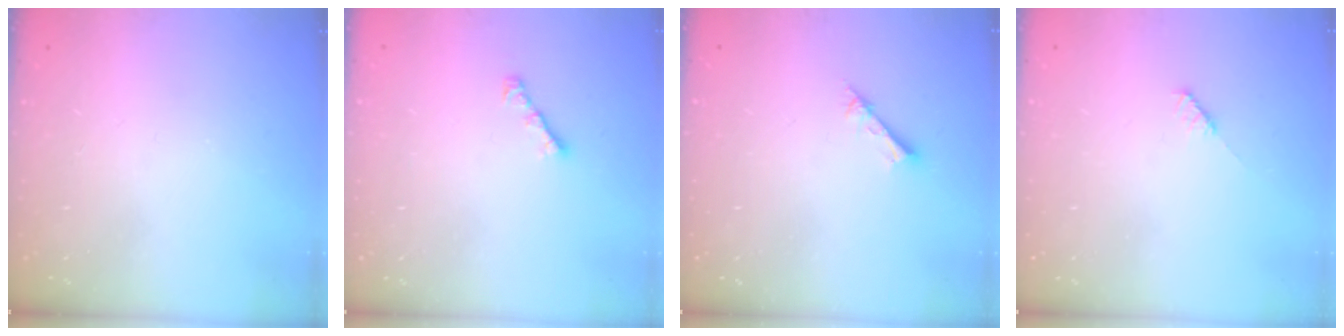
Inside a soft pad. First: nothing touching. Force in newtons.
{"total": 3.0, "press": 2.9, "slide": 0.7}
{"total": 1.6, "press": 1.6, "slide": 0.2}
{"total": 3.0, "press": 3.0, "slide": 0.2}